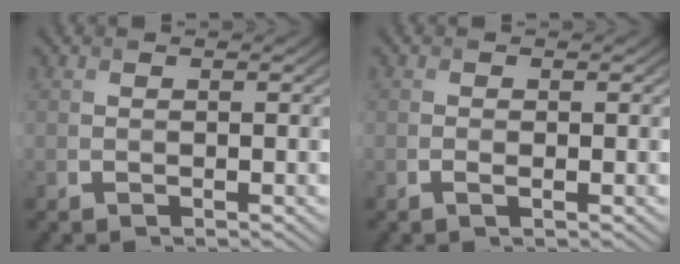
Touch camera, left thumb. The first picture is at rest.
{"total": 0.7, "force": [-0.2, 0.3, 0.7], "torque": [-0.015, -0.003, -0.003]}